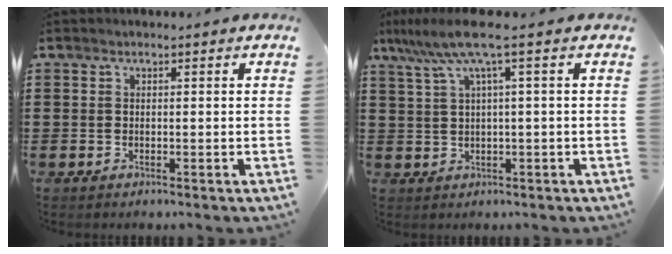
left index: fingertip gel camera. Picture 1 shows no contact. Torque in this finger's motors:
{"motor_torque": [0.21, 0.92, 0.00, 0.00]}